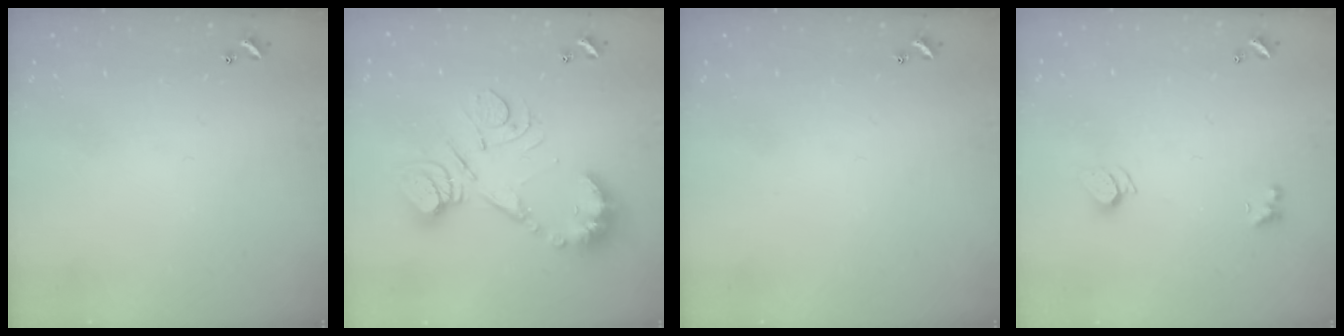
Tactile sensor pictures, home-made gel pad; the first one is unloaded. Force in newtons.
{"total": 17.2, "press": 17.1, "slide": 1.8}
{"total": 0.0}
{"total": 2.2, "press": 2.2, "slide": 0.3}